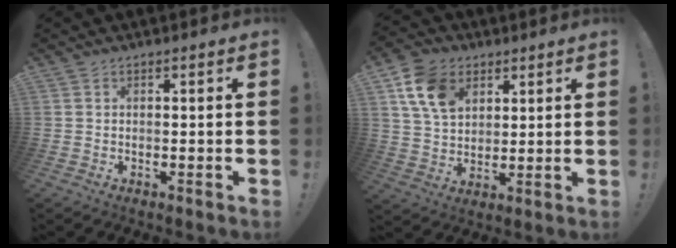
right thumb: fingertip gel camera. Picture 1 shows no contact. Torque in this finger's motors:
{"motor_torque": [0.70, 0.67, 0.43, -0.19, 0.03]}